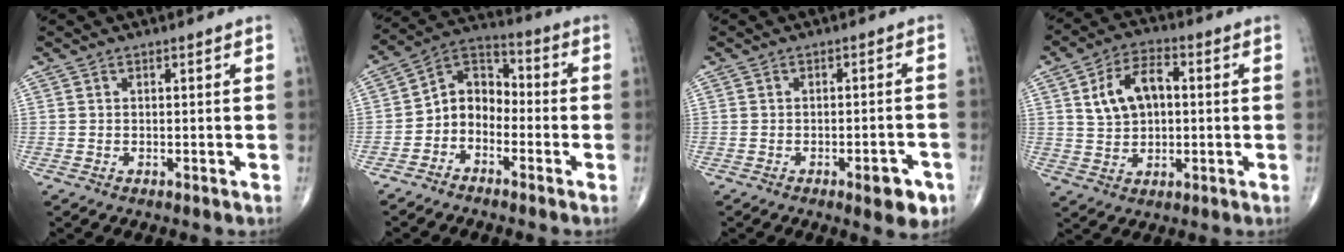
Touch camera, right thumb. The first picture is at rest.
{"total": 8.1, "force": [-2.9, 6.2, 4.4], "torque": [-0.047, 0.055, -0.074]}
{"total": 6.0, "force": [-3.1, 2.0, 4.7], "torque": [-0.045, 0.013, -0.036]}
{"total": 9.8, "force": [1.7, 6.2, 7.5], "torque": [-0.120, 0.013, 0.029]}